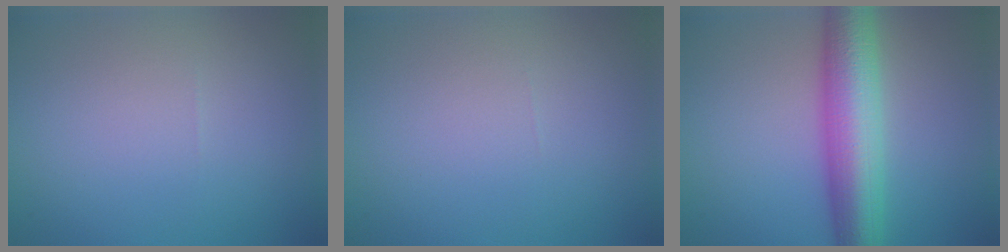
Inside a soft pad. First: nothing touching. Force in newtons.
{"total": 0.0}
{"total": 8.2, "press": 8.2, "slide": 0.2}